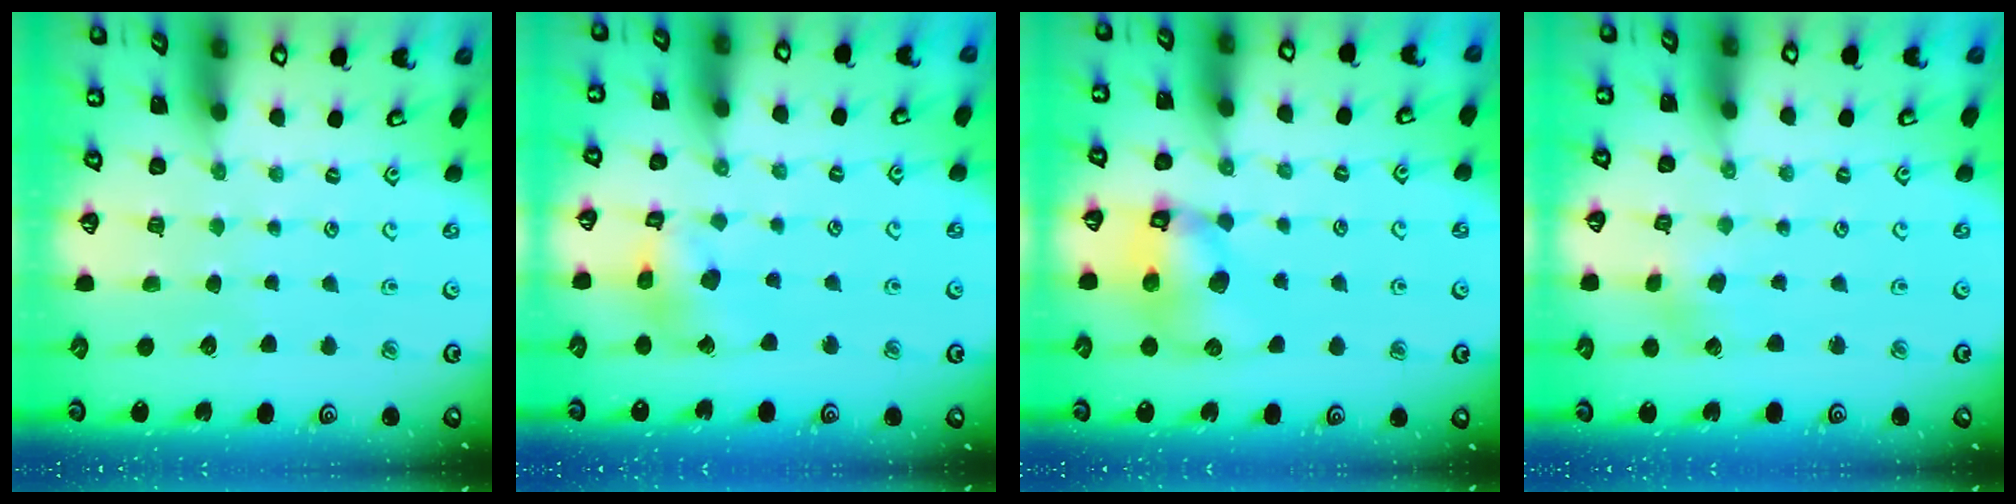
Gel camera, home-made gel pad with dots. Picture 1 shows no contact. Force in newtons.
{"total": 9.6, "press": 9.5, "slide": 1.1}
{"total": 10.7, "press": 10.6, "slide": 1.4}
{"total": 1.8, "press": 1.8, "slide": 0.3}